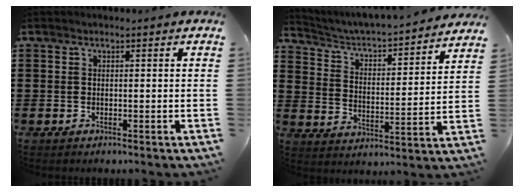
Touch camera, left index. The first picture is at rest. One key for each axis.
{"total": 3.5, "fx": 3.3, "fy": 0.3, "fz": 1.1, "tx": -0.040, "ty": -0.033, "tz": 0.045}